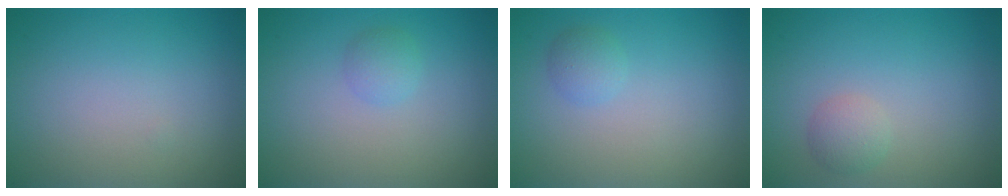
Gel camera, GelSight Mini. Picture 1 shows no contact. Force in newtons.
{"total": 1.3, "press": 1.3, "slide": 0.0}
{"total": 1.3, "press": 1.3, "slide": 0.1}
{"total": 1.6, "press": 1.6, "slide": 0.0}